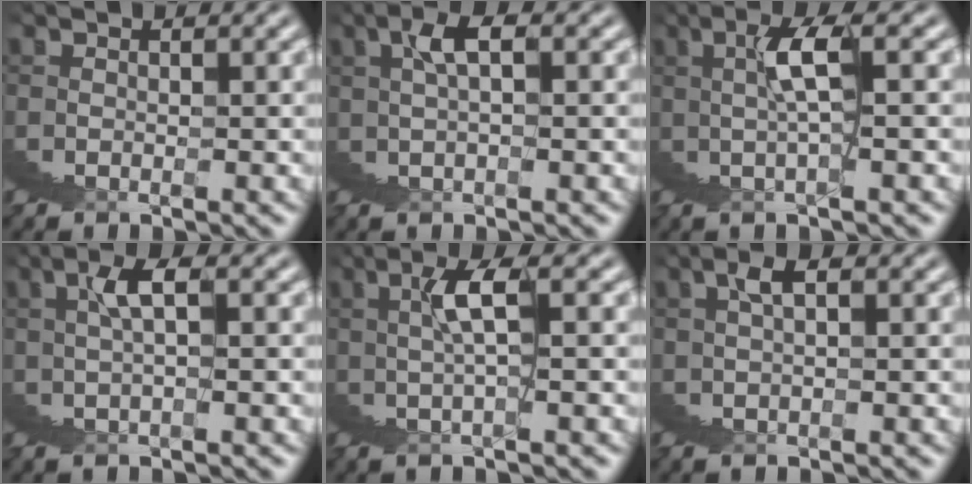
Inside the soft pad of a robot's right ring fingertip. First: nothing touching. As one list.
[{"total": 3.5, "force": [2.3, 0.1, 2.6], "torque": [-0.025, 0.022, 0.035]}, {"total": 3.9, "force": [2.5, -1.2, 2.7], "torque": [-0.033, 0.033, 0.034]}, {"total": 3.4, "force": [2.5, -0.4, 2.2], "torque": [-0.020, 0.025, 0.037]}, {"total": 3.8, "force": [2.7, -1.2, 2.4], "torque": [-0.026, 0.032, 0.037]}, {"total": 2.5, "force": [1.8, -0.1, 1.7], "torque": [-0.018, 0.016, 0.029]}]